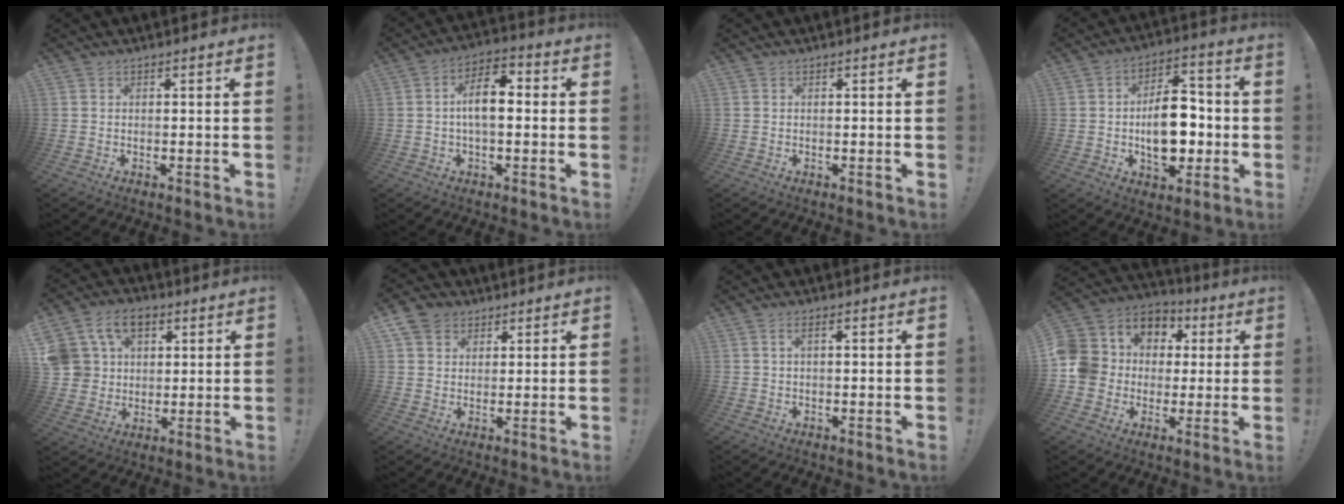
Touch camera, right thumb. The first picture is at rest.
{"total": 9.9, "force": [0.2, 4.9, 8.5], "torque": [-0.134, 0.005, 0.004]}
{"total": 0.0}
{"total": 15.3, "force": [-2.0, 10.2, 11.2], "torque": [-0.159, 0.015, -0.033]}
{"total": 14.6, "force": [6.3, 11.3, 6.8], "torque": [-0.108, -0.020, 0.125]}
{"total": 6.6, "force": [3.4, 5.3, 2.0], "torque": [-0.037, -0.009, 0.071]}
{"total": 1.8, "force": [0.3, 0.4, 1.7], "torque": [-0.033, 0.004, 0.003]}
{"total": 11.5, "force": [0.2, 10.9, 3.7], "torque": [-0.071, -0.004, 0.017]}